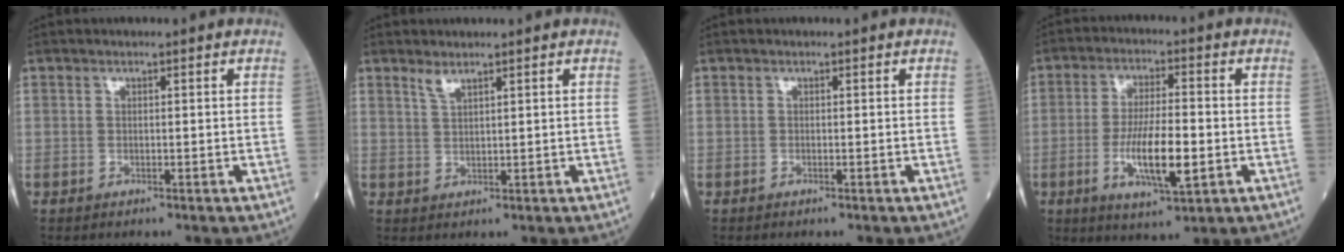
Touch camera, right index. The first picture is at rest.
{"total": 1.7, "force": [1.4, 0.1, 0.9], "torque": [-0.021, -0.005, 0.031]}
{"total": 0.0}
{"total": 9.7, "force": [-2.3, 1.9, 9.2], "torque": [-0.173, -0.009, -0.039]}